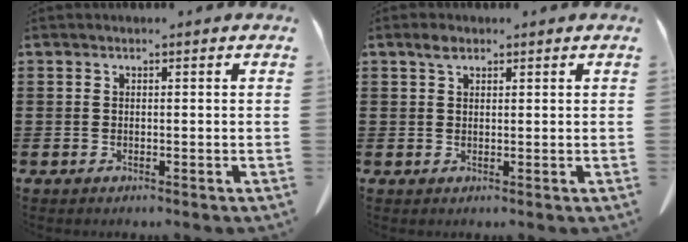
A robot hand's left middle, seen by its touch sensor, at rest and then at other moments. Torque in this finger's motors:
{"motor_torque": [0.86, 1.27, 0.07, 0.04]}